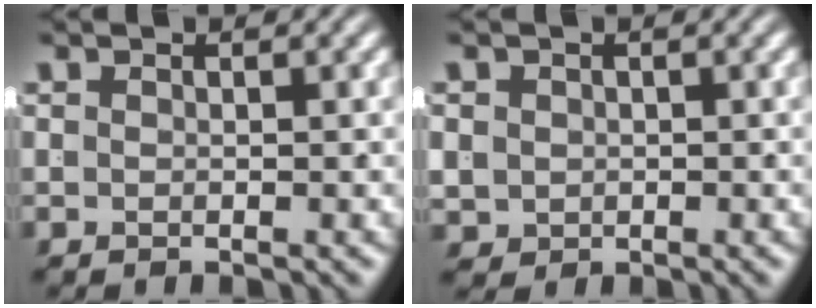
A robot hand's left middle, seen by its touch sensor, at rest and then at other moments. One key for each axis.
{"total": 3.2, "fx": -0.5, "fy": 2.9, "fz": 1.2, "tx": -0.044, "ty": -0.027, "tz": 0.005}